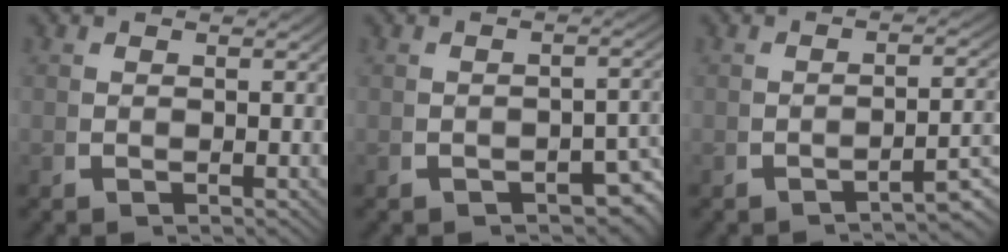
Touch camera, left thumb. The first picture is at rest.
{"total": 3.2, "force": [-1.8, 1.5, 2.2], "torque": [-0.026, -0.010, -0.022]}
{"total": 3.9, "force": [-2.6, 0.8, 2.8], "torque": [-0.036, 0.000, -0.036]}